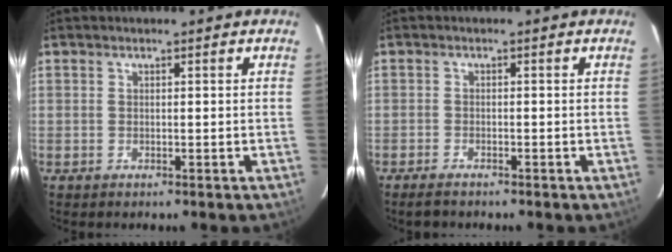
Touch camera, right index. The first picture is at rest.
{"total": 2.4, "force": [-2.2, 0.6, 0.9], "torque": [-0.029, -0.005, -0.040]}